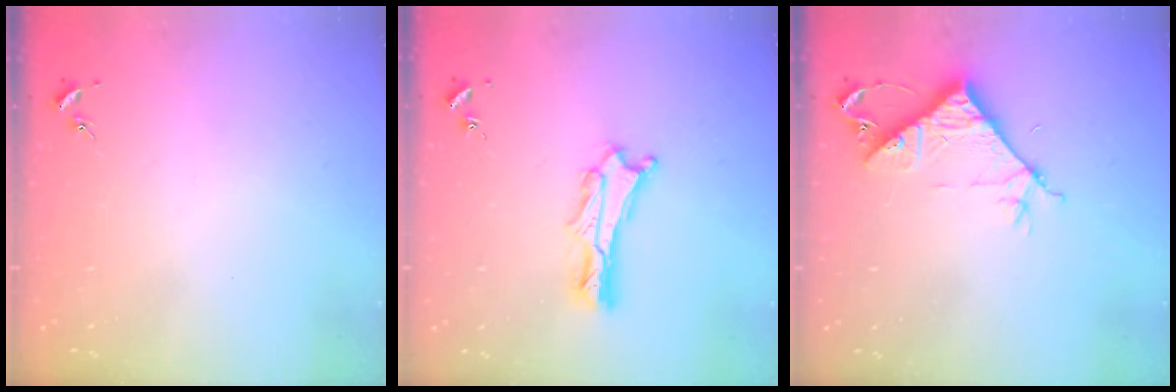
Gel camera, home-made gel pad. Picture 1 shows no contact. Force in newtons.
{"total": 2.0, "press": 2.0, "slide": 0.2}
{"total": 8.1, "press": 8.1, "slide": 0.5}